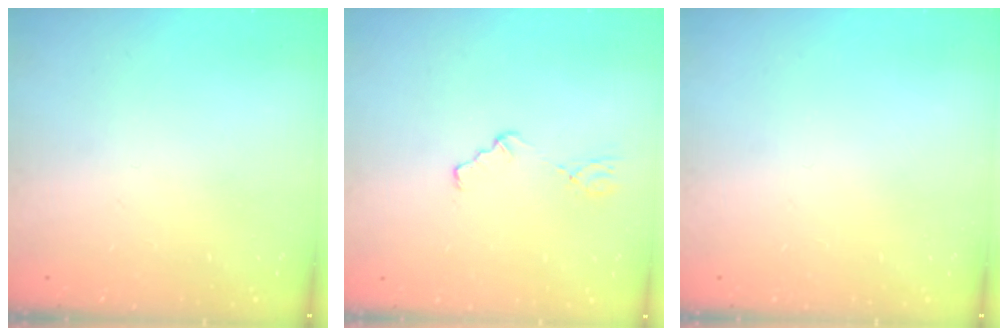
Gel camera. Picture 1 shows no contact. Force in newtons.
{"total": 1.9, "press": 1.9, "slide": 0.3}
{"total": 0.0}